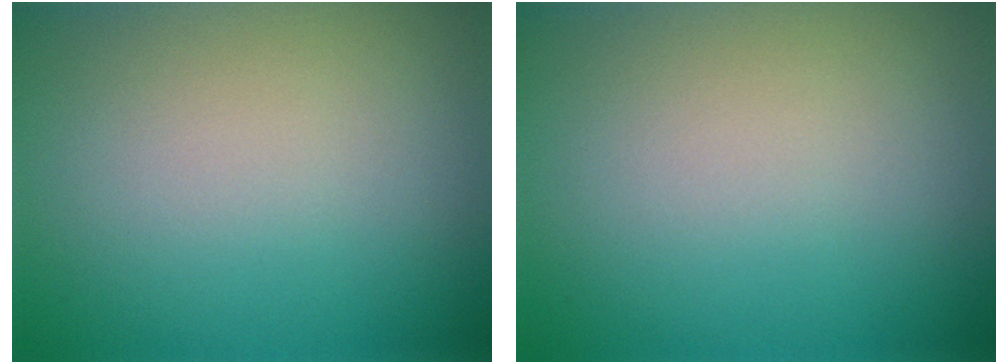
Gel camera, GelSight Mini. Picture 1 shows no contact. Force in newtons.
{"total": 0.0}